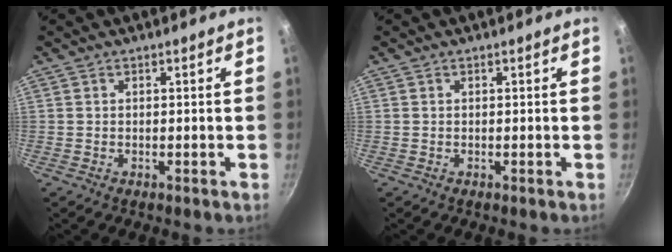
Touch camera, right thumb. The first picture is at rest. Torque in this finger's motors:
{"motor_torque": [-0.46, -0.03, -0.30, 0.15, 0.00]}